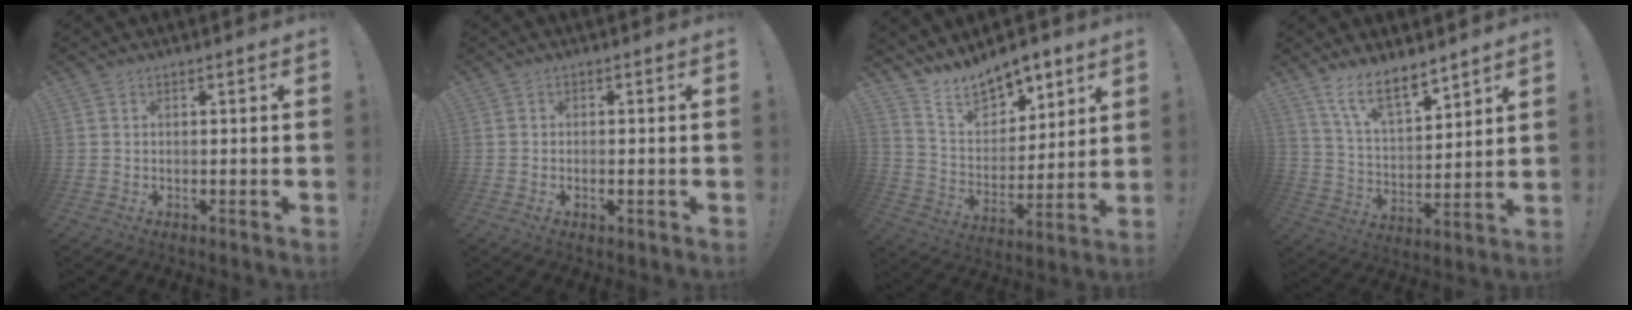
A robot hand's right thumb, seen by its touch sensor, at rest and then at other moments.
{"total": 1.2, "force": [-0.4, 0.3, 1.0], "torque": [-0.016, 0.001, -0.006]}
{"total": 12.8, "force": [10.7, 5.8, 3.9], "torque": [-0.081, -0.076, 0.202]}
{"total": 11.6, "force": [9.3, 3.8, 5.8], "torque": [-0.109, -0.063, 0.173]}